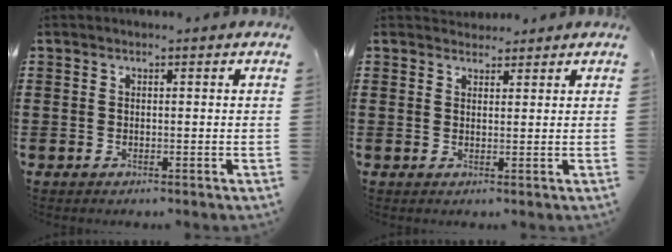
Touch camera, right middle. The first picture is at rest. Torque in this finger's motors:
{"motor_torque": [0.46, -0.47, -0.05, -0.01]}